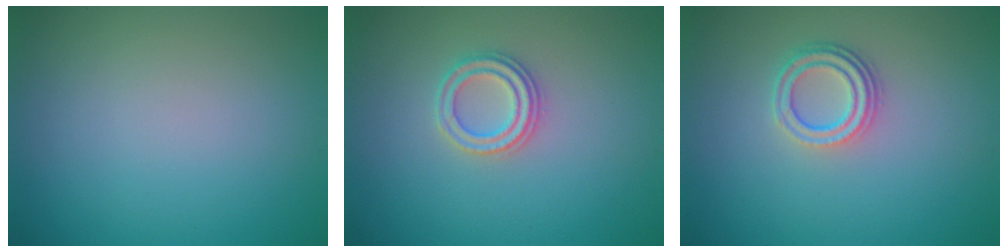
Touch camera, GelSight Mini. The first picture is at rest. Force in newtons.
{"total": 2.3, "press": 2.3, "slide": 0.3}
{"total": 3.3, "press": 2.4, "slide": 2.3}